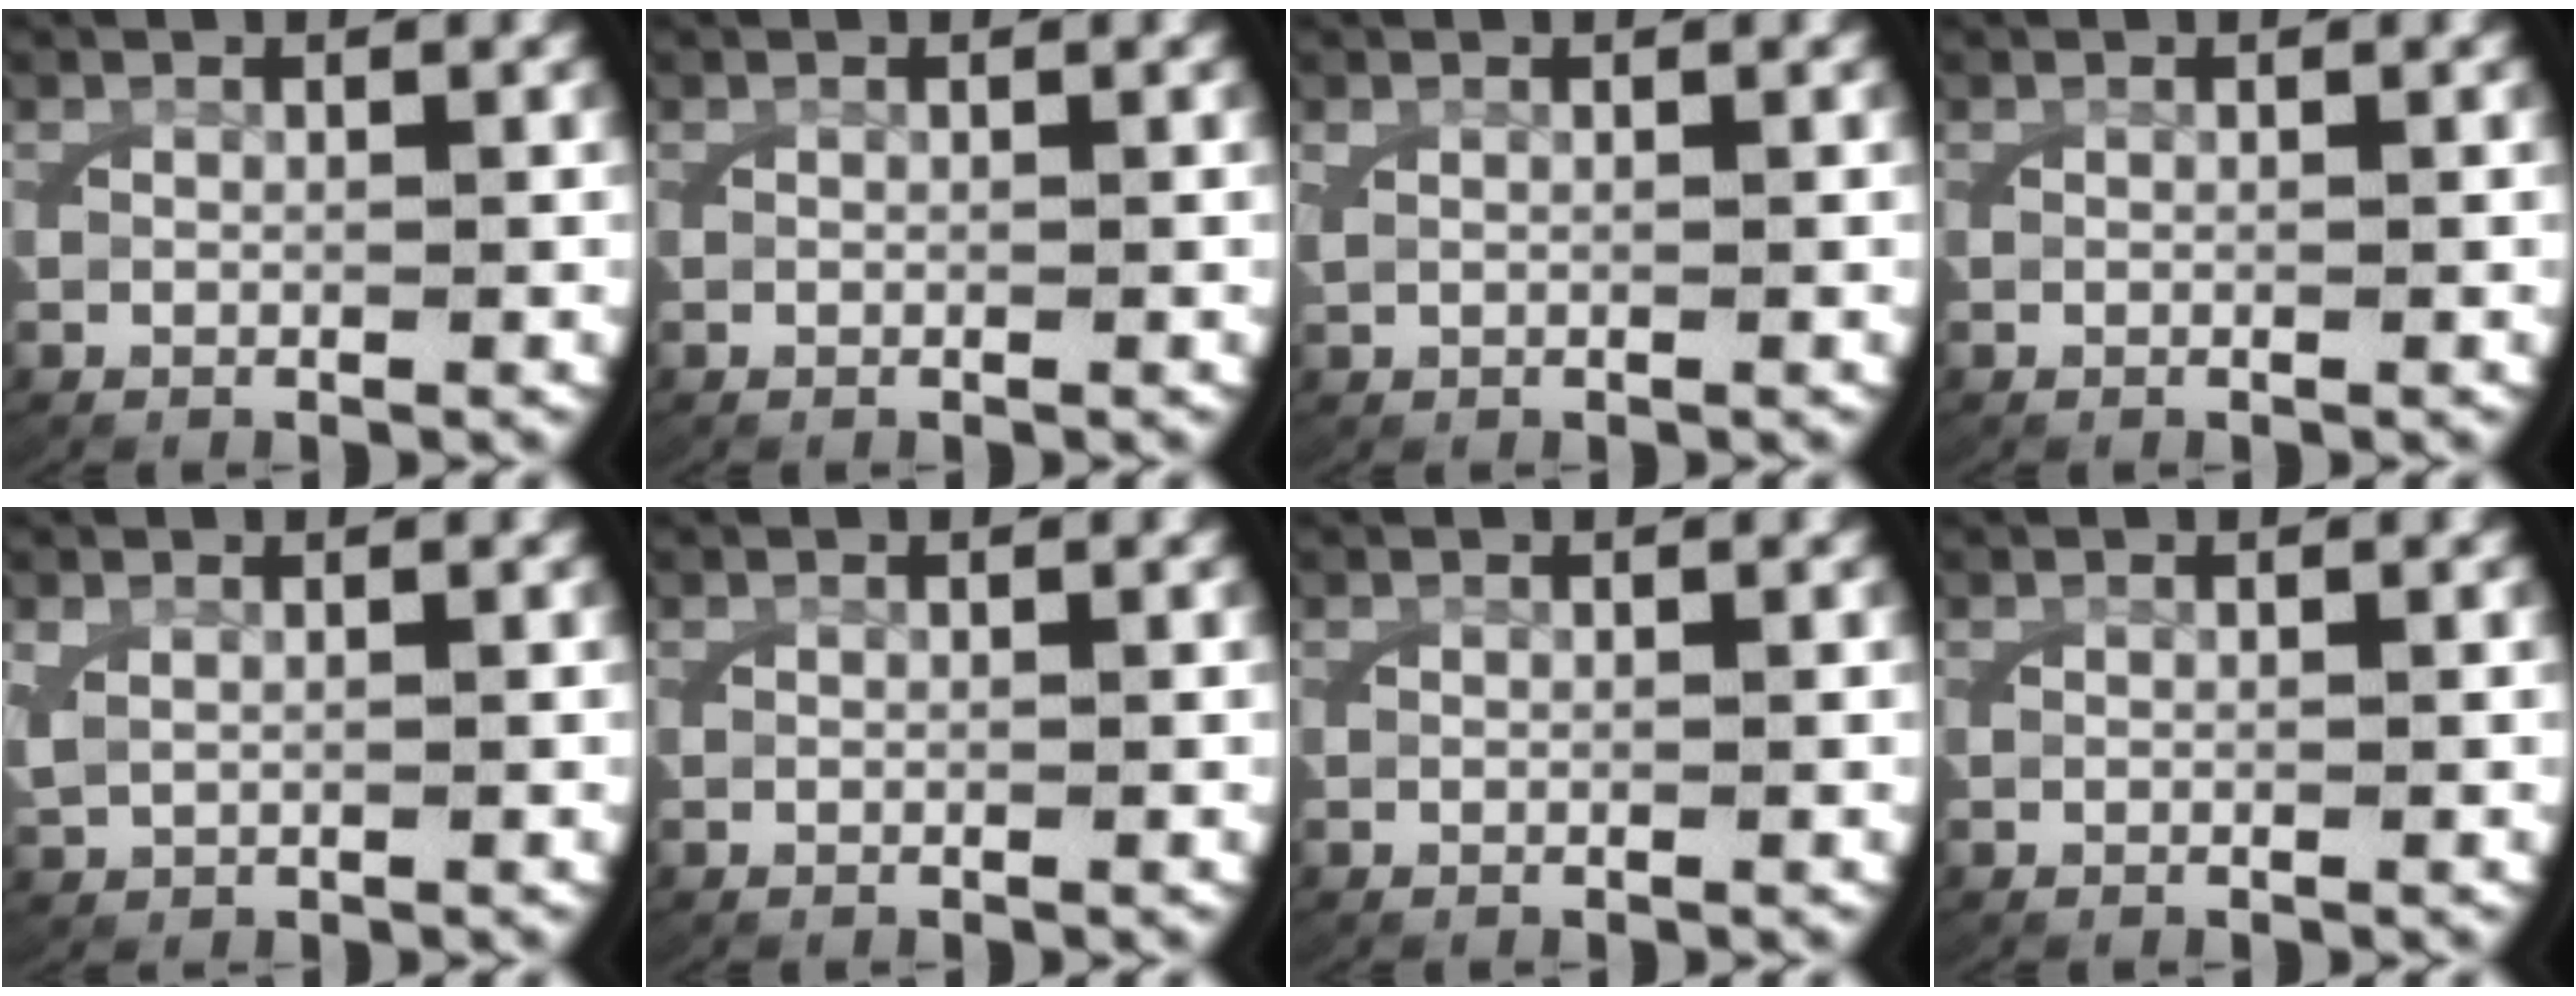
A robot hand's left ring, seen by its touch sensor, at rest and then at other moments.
{"total": 0.0}
{"total": 0.6, "force": [0.5, 0.0, 0.4], "torque": [-0.014, 0.000, 0.014]}
{"total": 0.0}
{"total": 1.4, "force": [0.6, 0.8, 0.9], "torque": [-0.030, -0.002, 0.021]}
{"total": 0.0}
{"total": 0.0}
{"total": 0.0}